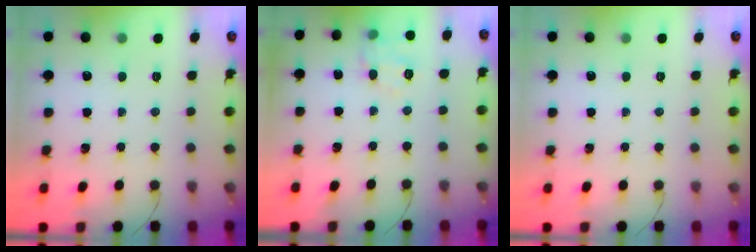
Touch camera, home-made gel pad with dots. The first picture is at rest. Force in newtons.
{"total": 9.9, "press": 9.9, "slide": 0.4}
{"total": 0.0}